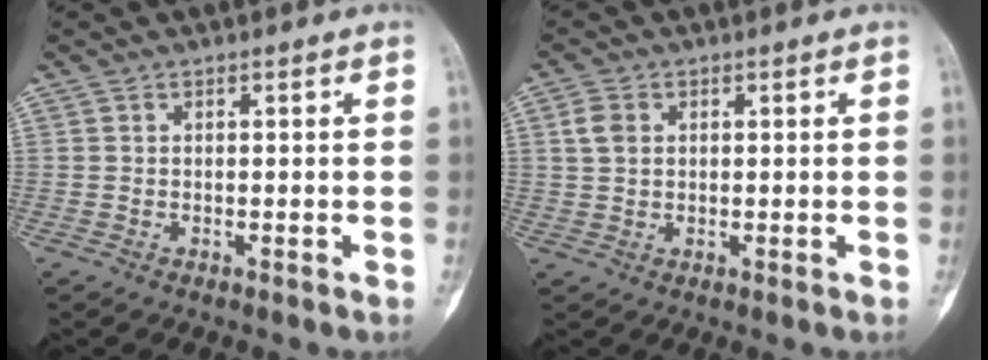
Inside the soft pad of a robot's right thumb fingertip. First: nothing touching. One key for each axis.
{"total": 3.5, "fx": 1.0, "fy": 2.6, "fz": 2.1, "tx": -0.039, "ty": 0.003, "tz": 0.020}